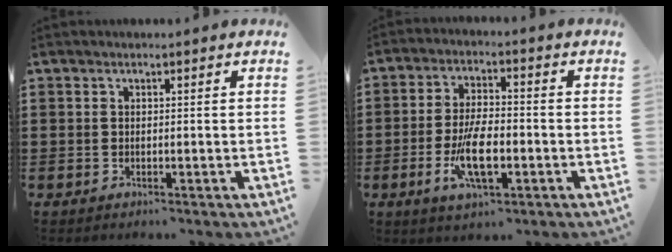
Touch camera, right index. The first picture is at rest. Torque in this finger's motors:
{"motor_torque": [1.07, 1.07, 0.83, 0.21]}